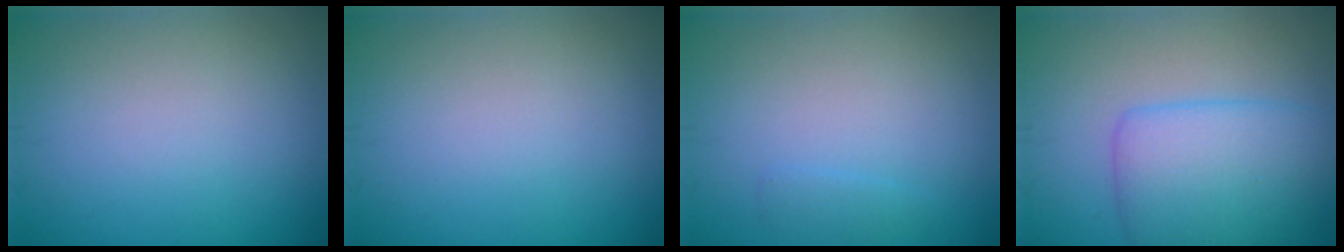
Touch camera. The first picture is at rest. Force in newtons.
{"total": 0.0}
{"total": 0.8, "press": 0.8, "slide": 0.0}
{"total": 5.5, "press": 5.5, "slide": 0.2}